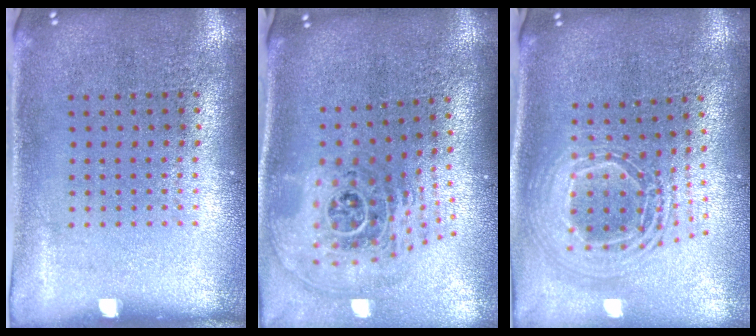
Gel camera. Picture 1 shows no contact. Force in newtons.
{"total": 2.5, "press": 1.8, "slide": 1.8}
{"total": 2.3, "press": 1.7, "slide": 1.6}